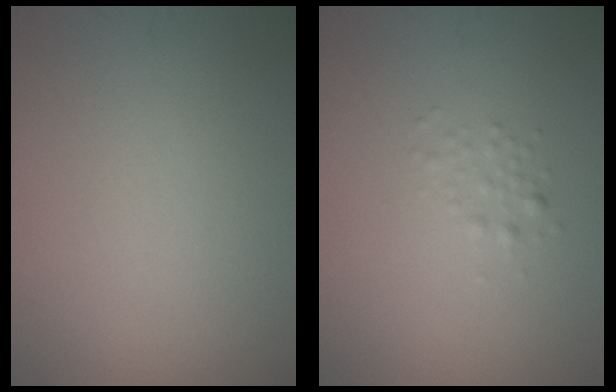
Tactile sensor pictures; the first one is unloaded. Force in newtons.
{"total": 1.1, "press": 1.1, "slide": 0.0}